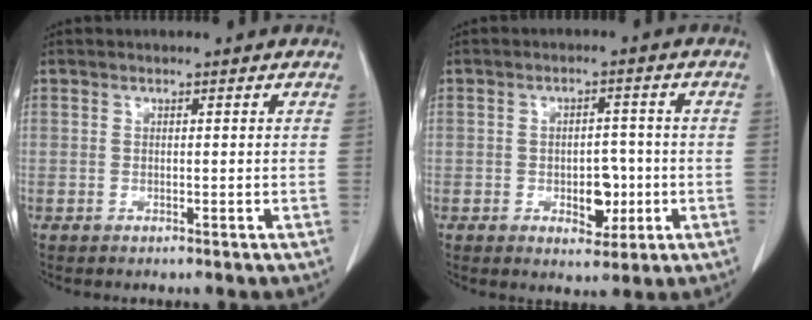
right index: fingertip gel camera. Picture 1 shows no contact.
{"total": 5.2, "force": [-1.3, 2.9, 4.1], "torque": [-0.055, 0.003, -0.011]}